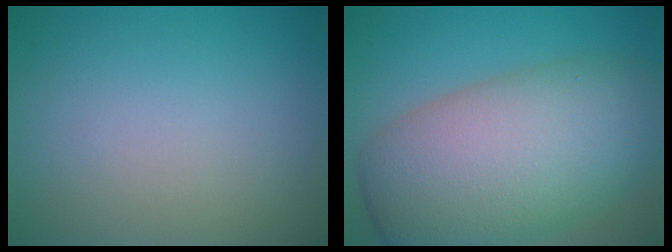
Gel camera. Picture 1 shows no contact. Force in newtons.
{"total": 12.4, "press": 12.4, "slide": 0.3}